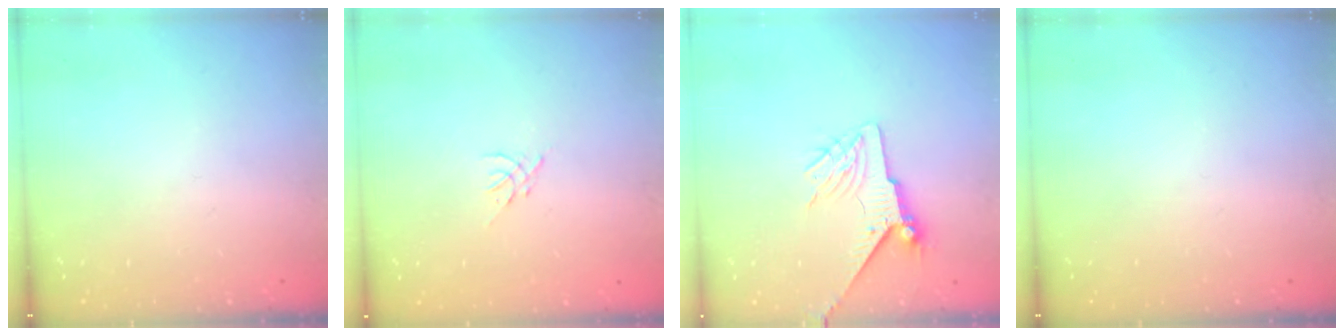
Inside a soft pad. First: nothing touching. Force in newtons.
{"total": 0.0}
{"total": 7.3, "press": 7.2, "slide": 1.1}
{"total": 0.0}